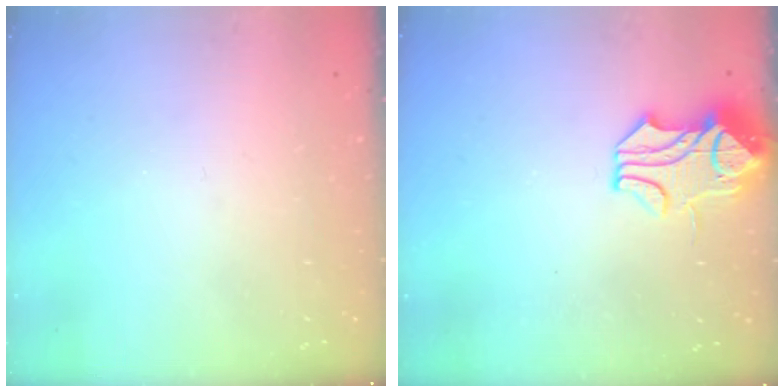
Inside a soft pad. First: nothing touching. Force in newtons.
{"total": 1.6, "press": 0.9, "slide": 1.3}